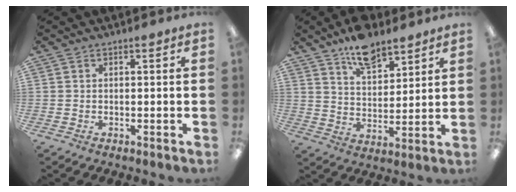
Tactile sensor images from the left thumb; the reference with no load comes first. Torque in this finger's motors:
{"motor_torque": [1.67, 0.98, 1.45, -1.09, 0.08]}